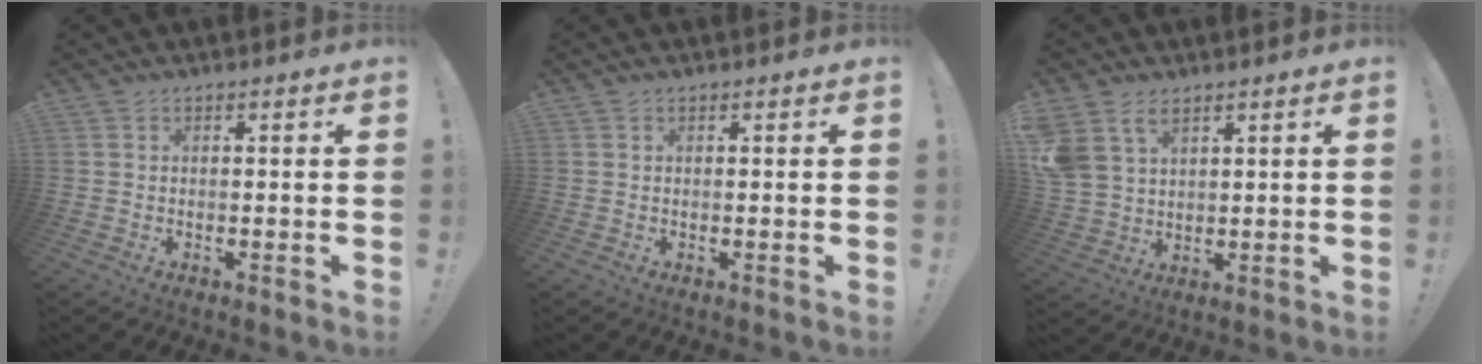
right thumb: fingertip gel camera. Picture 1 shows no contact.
{"total": 0.0}
{"total": 7.6, "force": [4.7, 4.9, 3.4], "torque": [-0.077, -0.017, 0.097]}